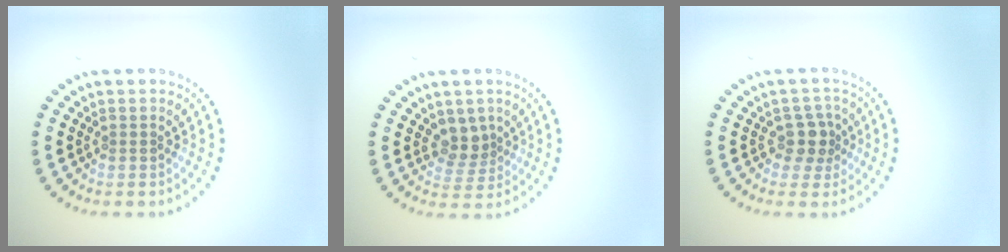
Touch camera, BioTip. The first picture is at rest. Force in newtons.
{"total": 2.3, "press": 1.8, "slide": 1.5}
{"total": 2.2, "press": 1.8, "slide": 1.3}